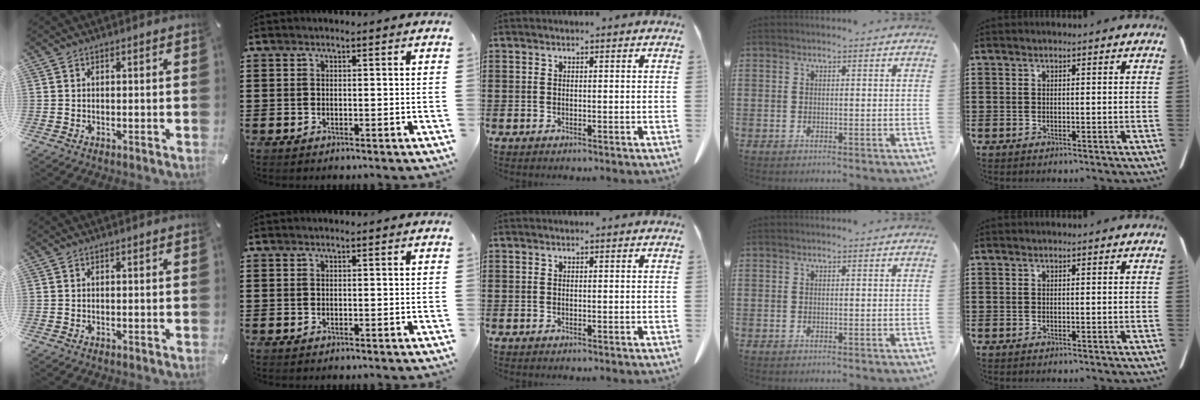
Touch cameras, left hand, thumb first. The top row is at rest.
{}